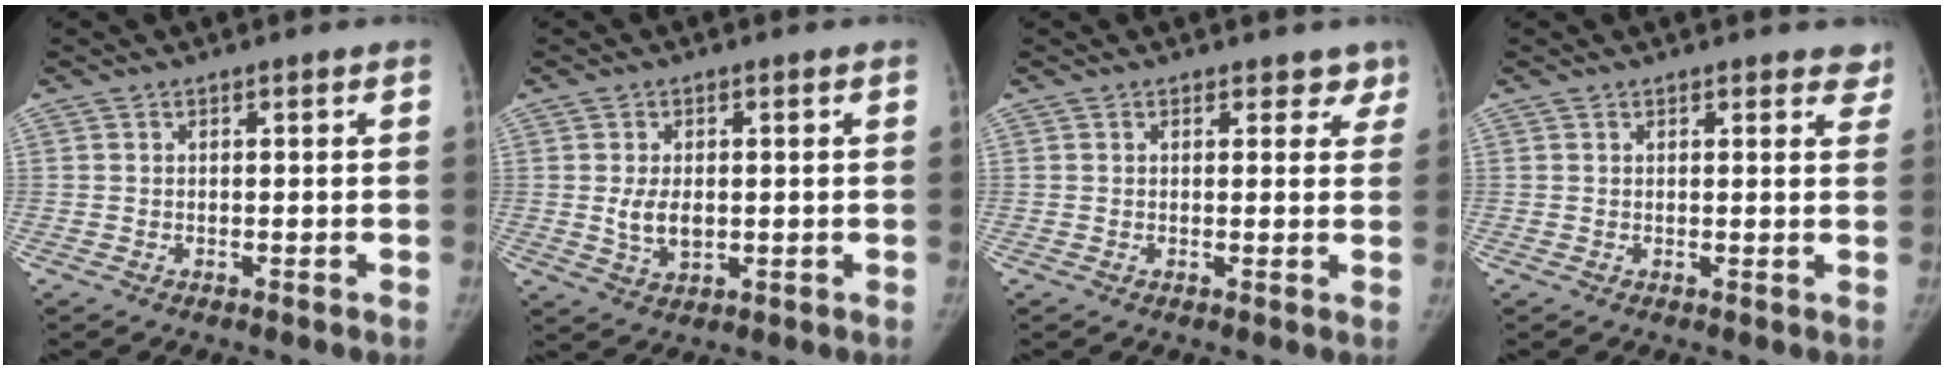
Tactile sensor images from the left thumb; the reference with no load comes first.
{"total": 5.0, "force": [-0.1, 3.0, 4.1], "torque": [-0.069, -0.004, 0.003]}
{"total": 3.0, "force": [2.3, 1.8, 0.7], "torque": [0.030, -0.009, 0.017]}
{"total": 3.6, "force": [3.0, 1.6, 1.1], "torque": [0.026, -0.011, 0.021]}